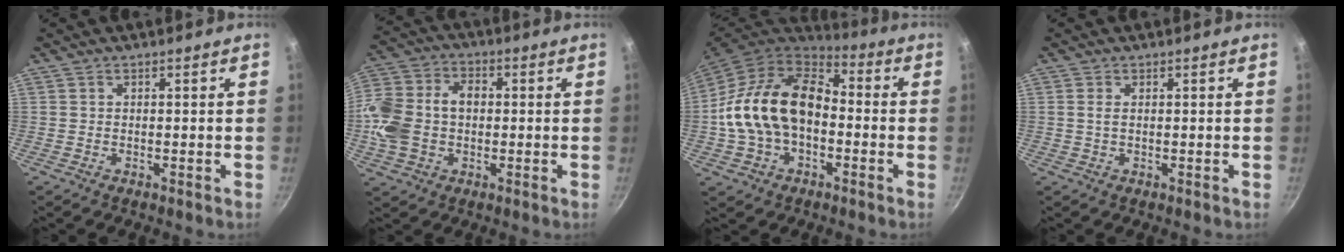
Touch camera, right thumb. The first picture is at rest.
{"total": 16.2, "force": [-0.4, 11.9, 10.9], "torque": [-0.224, 0.037, -0.016]}
{"total": 19.2, "force": [-1.5, 13.0, 14.0], "torque": [-0.238, 0.045, -0.037]}
{"total": 1.3, "force": [0.2, 0.7, 1.1], "torque": [-0.023, 0.001, 0.002]}